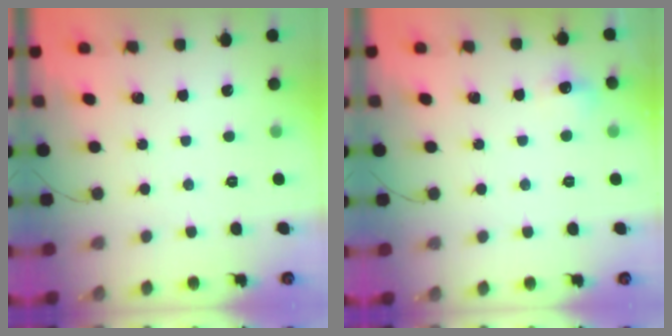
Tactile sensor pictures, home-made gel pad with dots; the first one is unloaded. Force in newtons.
{"total": 6.2, "press": 5.9, "slide": 1.8}